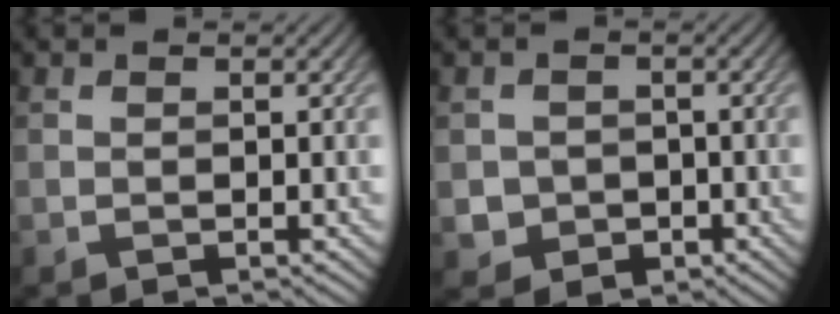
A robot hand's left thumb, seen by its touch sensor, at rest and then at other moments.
{"total": 3.1, "force": [-0.8, 2.9, 0.8], "torque": [-0.016, -0.008, -0.017]}